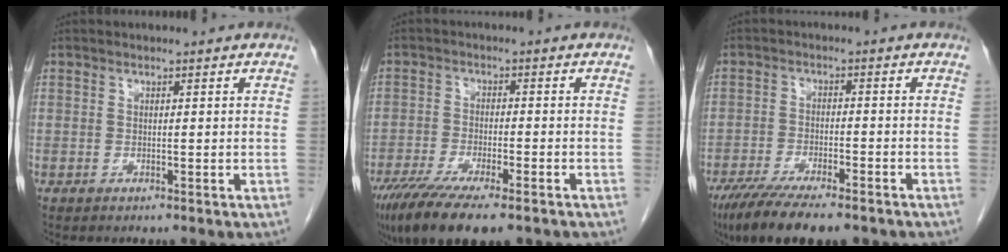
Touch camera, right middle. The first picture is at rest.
{"total": 14.1, "force": [-10.2, 3.1, 9.2], "torque": [-0.164, -0.031, -0.162]}
{"total": 13.3, "force": [-10.2, 3.0, 8.0], "torque": [-0.135, -0.026, -0.160]}